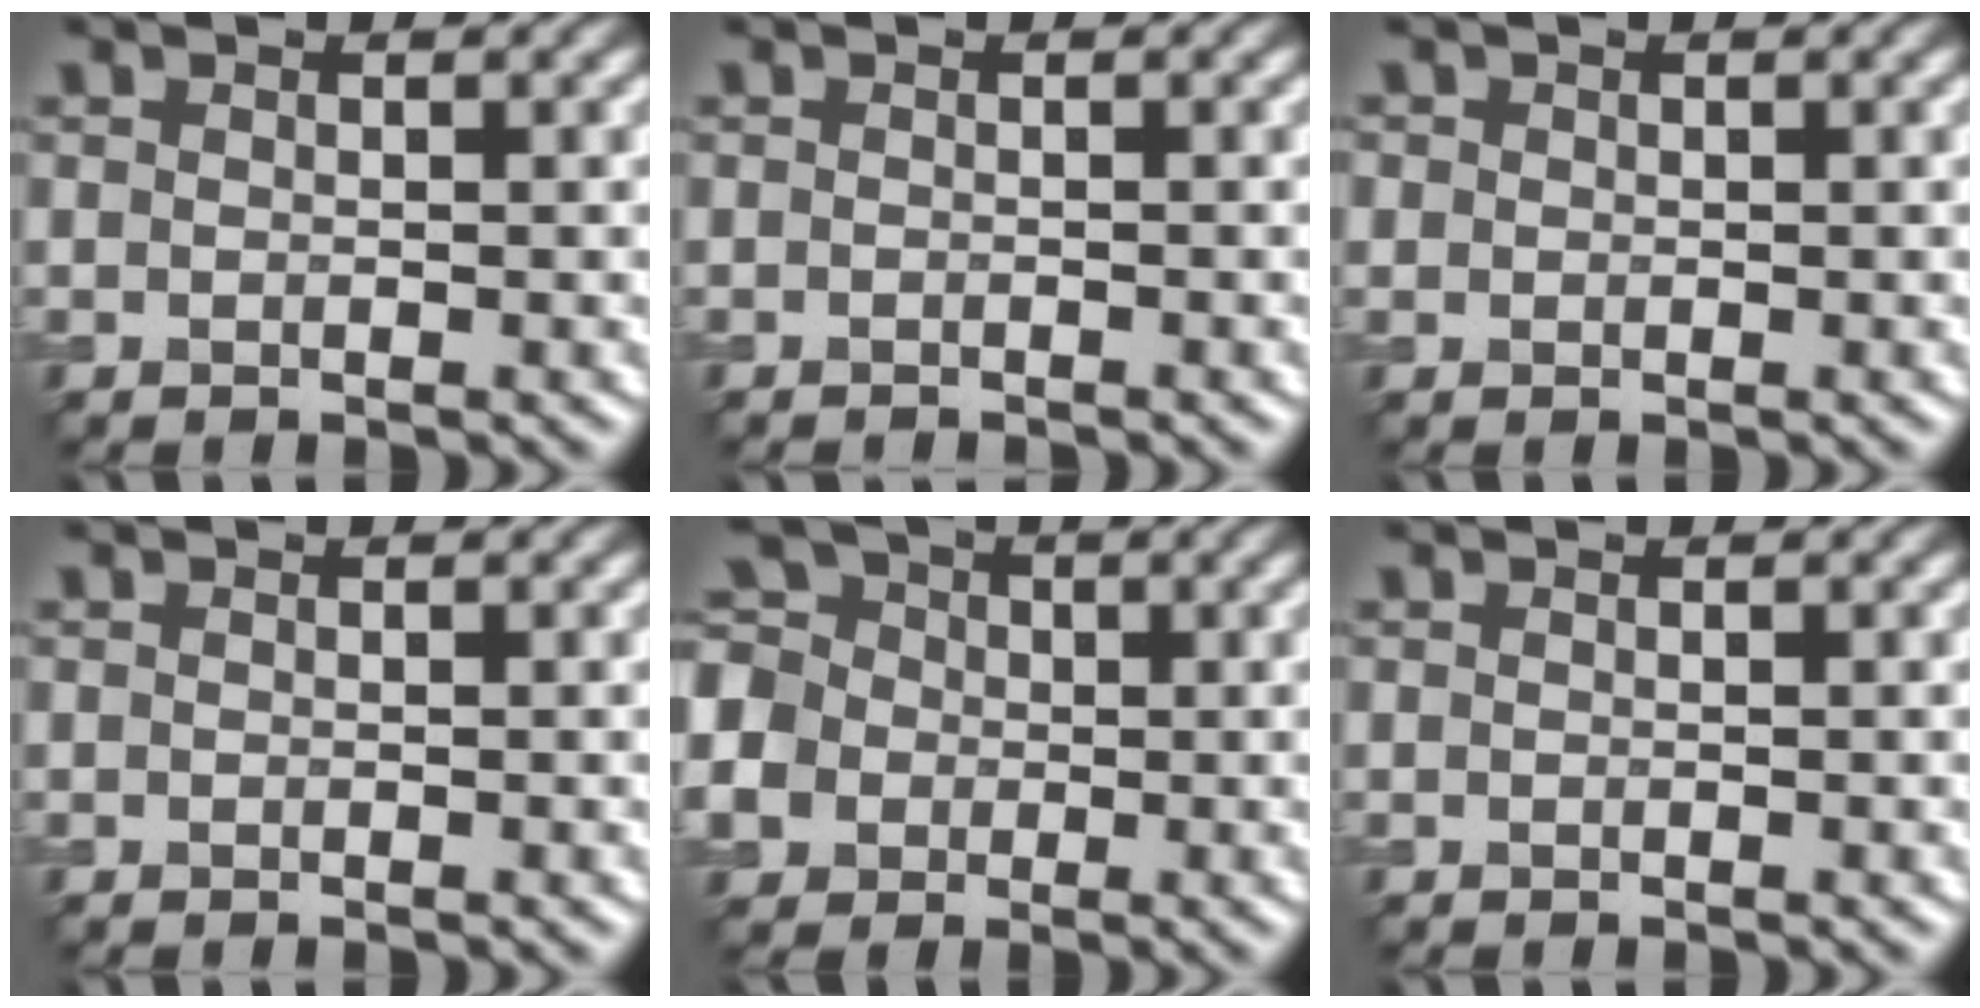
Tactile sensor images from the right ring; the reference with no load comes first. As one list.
[{"total": 0.7, "force": [-0.6, 0.1, 0.2], "torque": [0.001, -0.003, -0.010]}, {"total": 0.8, "force": [0.2, 0.8, 0.1], "torque": [0.003, -0.001, 0.003]}, {"total": 0.0}, {"total": 10.5, "force": [-2.9, 9.4, 3.7], "torque": [-0.103, -0.002, -0.081]}, {"total": 0.0}]